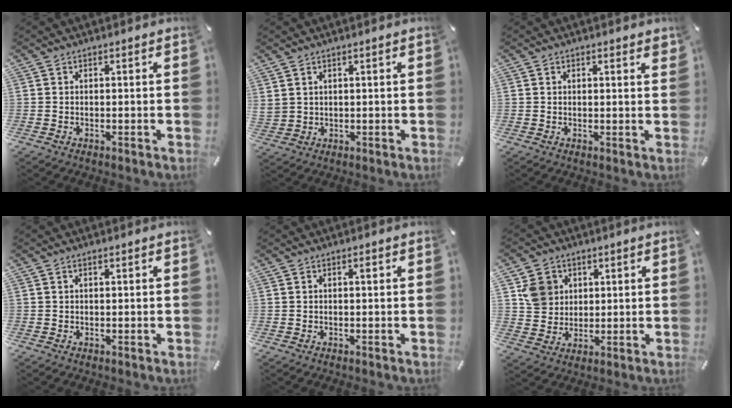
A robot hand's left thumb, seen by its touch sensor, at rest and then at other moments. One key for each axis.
{"total": 2.1, "fx": 1.5, "fy": 1.3, "fz": 0.5, "tx": -0.013, "ty": -0.003, "tz": 0.029}
{"total": 0.9, "fx": 0.7, "fy": 0.4, "fz": 0.4, "tx": -0.001, "ty": -0.003, "tz": 0.010}
{"total": 0.8, "fx": 0.3, "fy": 0.4, "fz": 0.6, "tx": -0.012, "ty": 0.004, "tz": 0.004}
{"total": 0.7, "fx": 0.3, "fy": 0.2, "fz": 0.6, "tx": -0.011, "ty": 0.002, "tz": 0.004}
{"total": 7.0, "fx": 2.6, "fy": 6.4, "fz": 1.2, "tx": -0.023, "ty": 0.002, "tz": 0.051}